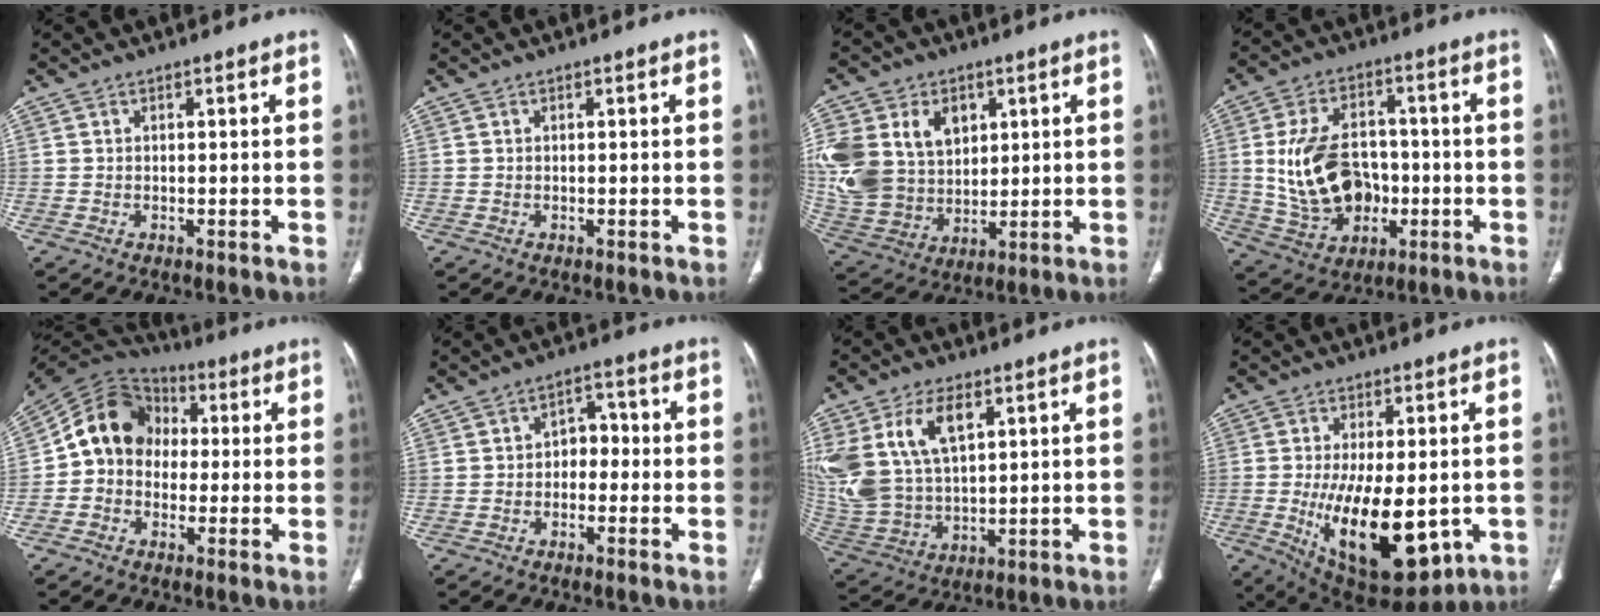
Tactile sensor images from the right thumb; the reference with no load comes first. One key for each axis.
{"total": 0.0}
{"total": 23.4, "fx": 6.5, "fy": 17.8, "fz": 13.7, "tx": -0.304, "ty": 0.017, "tz": 0.148}
{"total": 16.4, "fx": -1.3, "fy": 11.8, "fz": 11.4, "tx": -0.179, "ty": 0.014, "tz": -0.005}
{"total": 12.2, "fx": 0.2, "fy": 10.2, "fz": 6.6, "tx": -0.097, "ty": 0.038, "tz": -0.013}
{"total": 4.7, "fx": -0.9, "fy": 3.5, "fz": 3.0, "tx": -0.020, "ty": 0.025, "tz": -0.025}
{"total": 17.5, "fx": 6.8, "fy": 10.1, "fz": 12.6, "tx": -0.270, "ty": -0.018, "tz": 0.144}
{"total": 19.4, "fx": -4.3, "fy": 9.1, "fz": 16.6, "tx": -0.265, "ty": -0.022, "tz": -0.037}